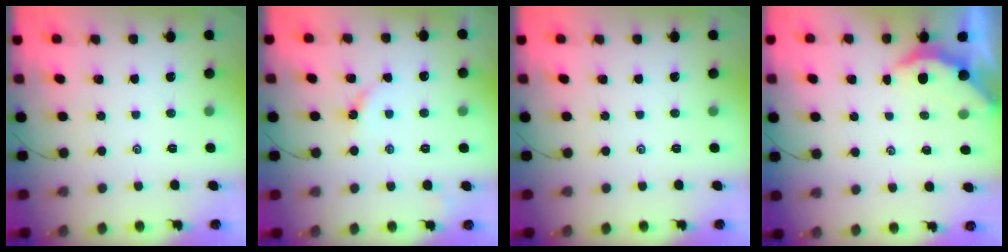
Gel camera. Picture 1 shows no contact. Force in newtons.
{"total": 2.9, "press": 2.9, "slide": 0.5}
{"total": 0.0}
{"total": 2.3, "press": 2.3, "slide": 0.2}